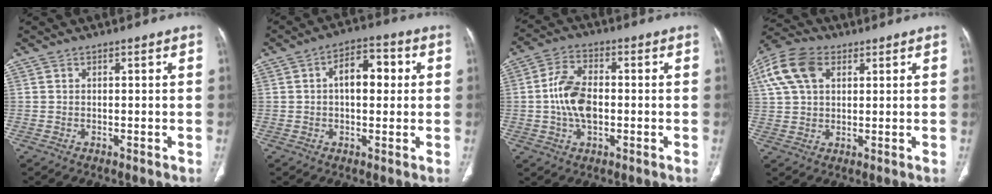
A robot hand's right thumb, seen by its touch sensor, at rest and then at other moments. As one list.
[{"total": 8.6, "force": [1.2, 4.9, 6.9], "torque": [-0.086, 0.023, 0.014]}, {"total": 9.7, "force": [-0.7, 5.7, 7.8], "torque": [-0.143, 0.014, -0.017]}, {"total": 11.8, "force": [4.4, 7.7, 7.8], "torque": [-0.165, 0.015, 0.082]}]